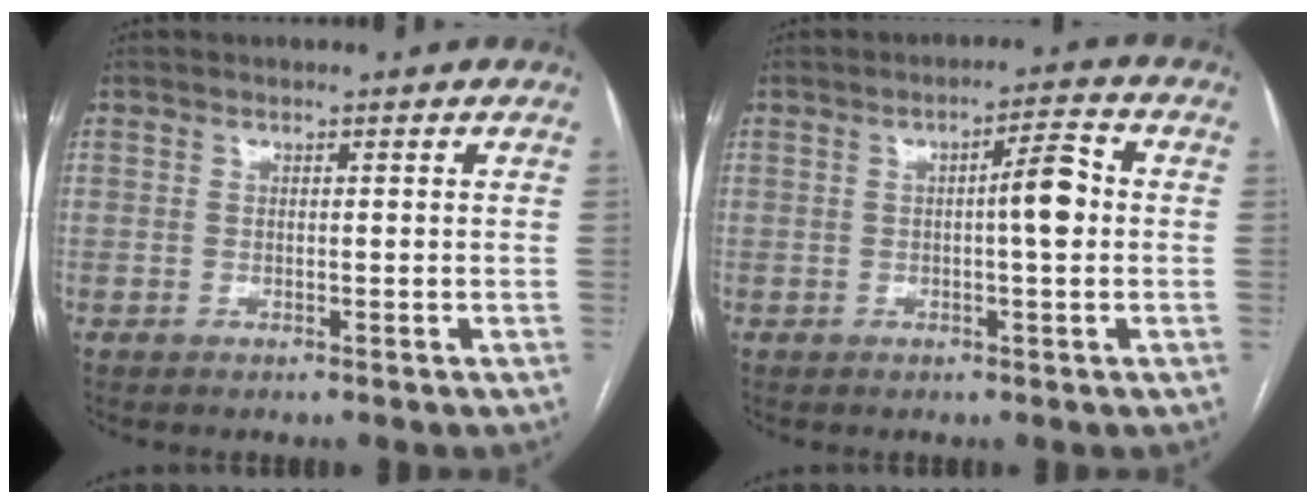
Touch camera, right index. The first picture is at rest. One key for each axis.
{"total": 5.2, "fx": 0.1, "fy": 0.5, "fz": 5.1, "tx": -0.076, "ty": 0.011, "tz": -0.002}